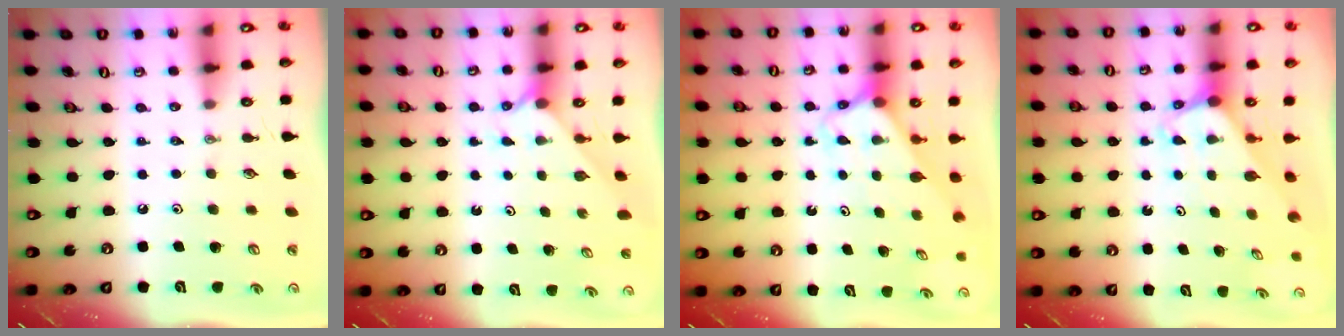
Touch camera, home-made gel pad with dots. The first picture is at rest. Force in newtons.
{"total": 2.1, "press": 2.1, "slide": 0.3}
{"total": 3.4, "press": 3.4, "slide": 0.2}
{"total": 2.0, "press": 2.0, "slide": 0.1}